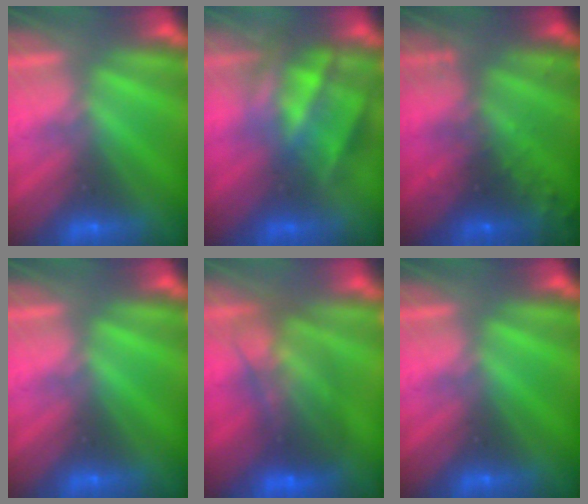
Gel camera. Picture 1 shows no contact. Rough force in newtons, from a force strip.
{"total": 4.7}
{"total": 7.4}
{"total": 0.0}
{"total": 5.8}
{"total": 0.0}